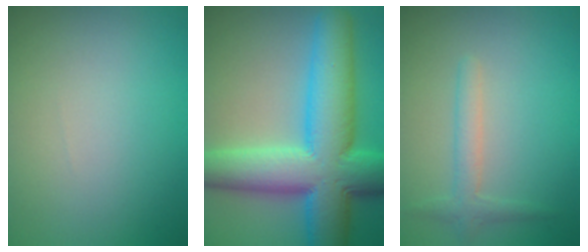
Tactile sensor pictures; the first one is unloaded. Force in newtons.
{"total": 12.6, "press": 12.6, "slide": 0.2}
{"total": 1.9, "press": 1.9, "slide": 0.0}